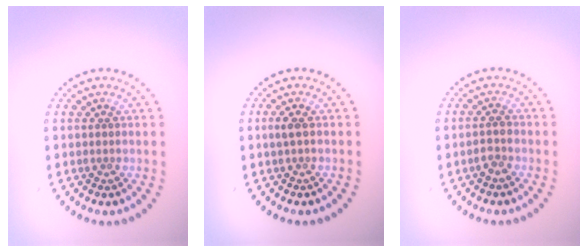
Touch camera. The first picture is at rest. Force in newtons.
{"total": 1.1, "press": 1.0, "slide": 0.3}
{"total": 1.5, "press": 1.3, "slide": 0.6}